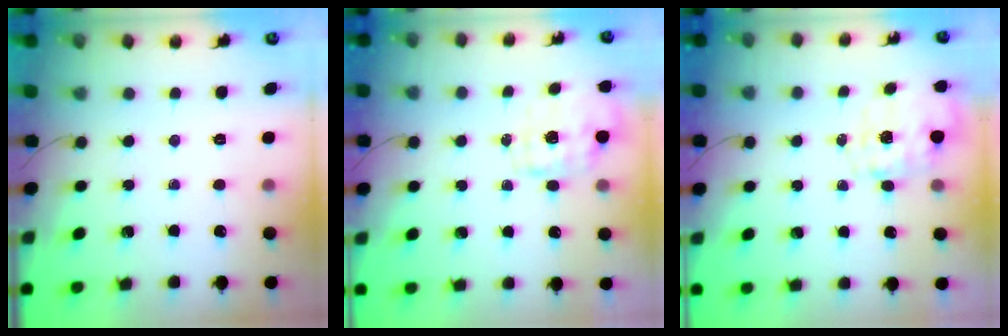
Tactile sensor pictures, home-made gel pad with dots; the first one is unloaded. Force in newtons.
{"total": 1.7, "press": 1.6, "slide": 0.5}
{"total": 8.1, "press": 8.1, "slide": 0.7}